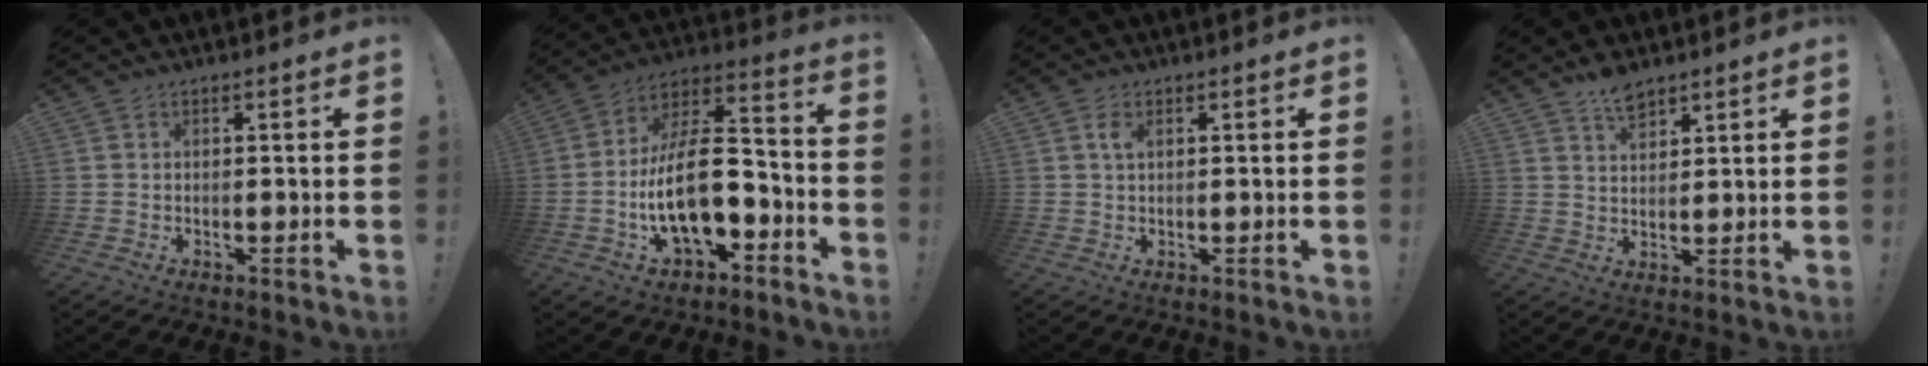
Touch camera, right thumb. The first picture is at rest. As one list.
[{"total": 18.7, "force": [-4.2, 9.8, 15.3], "torque": [-0.292, 0.022, -0.067]}, {"total": 2.2, "force": [0.8, 0.9, 1.8], "torque": [-0.031, 0.001, 0.012]}, {"total": 6.0, "force": [4.6, 2.7, 2.7], "torque": [-0.039, -0.025, 0.082]}]